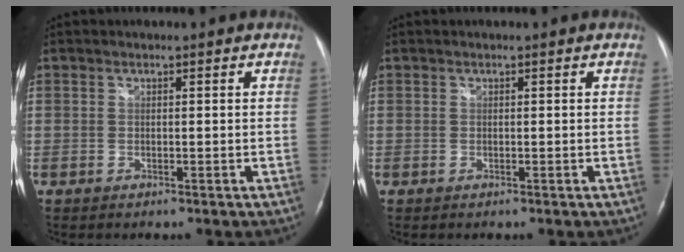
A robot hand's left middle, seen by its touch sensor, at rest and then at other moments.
{"total": 0.0}